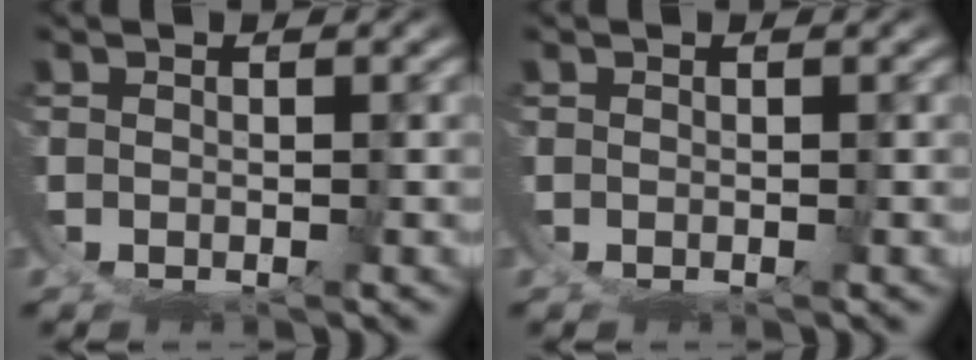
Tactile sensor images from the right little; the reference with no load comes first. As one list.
[{"total": 0.0}]